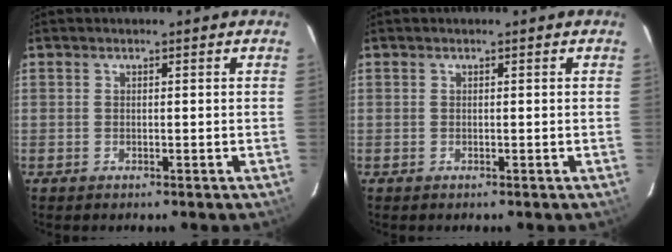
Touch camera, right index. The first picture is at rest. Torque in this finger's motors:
{"motor_torque": [0.00, 0.00, 0.03, 0.01]}